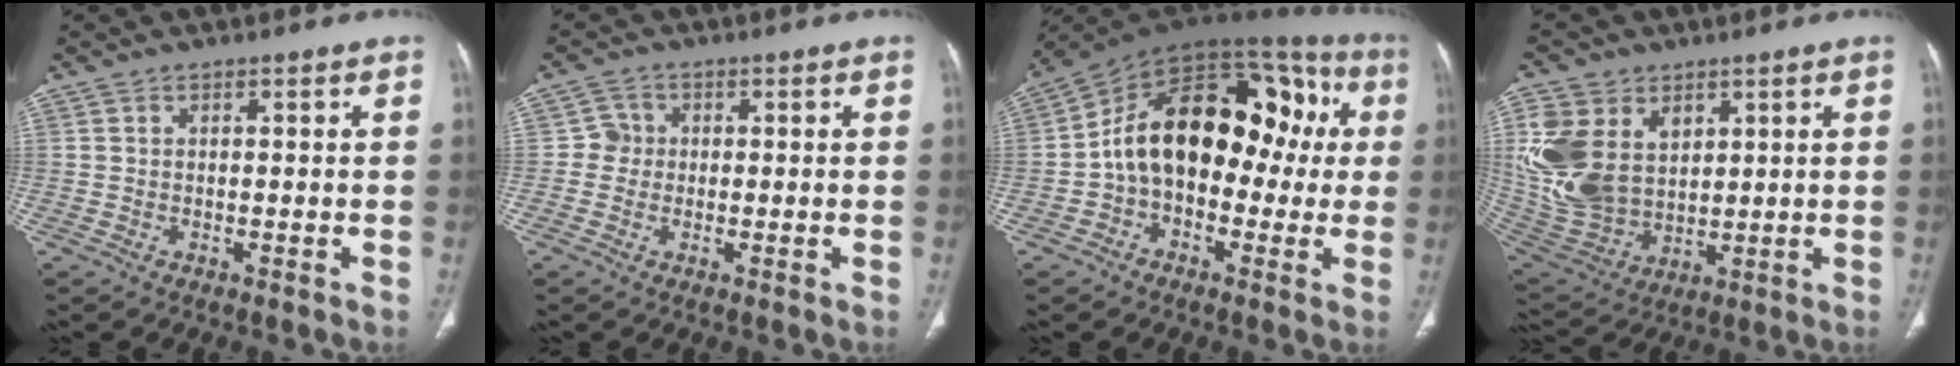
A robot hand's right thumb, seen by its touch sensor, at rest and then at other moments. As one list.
[{"total": 2.7, "force": [-0.1, 2.7, 0.4], "torque": [0.014, 0.009, -0.009]}, {"total": 22.4, "force": [0.7, 14.2, 17.3], "torque": [-0.225, 0.066, -0.002]}, {"total": 17.9, "force": [4.9, 13.0, 11.3], "torque": [-0.243, -0.020, 0.120]}]